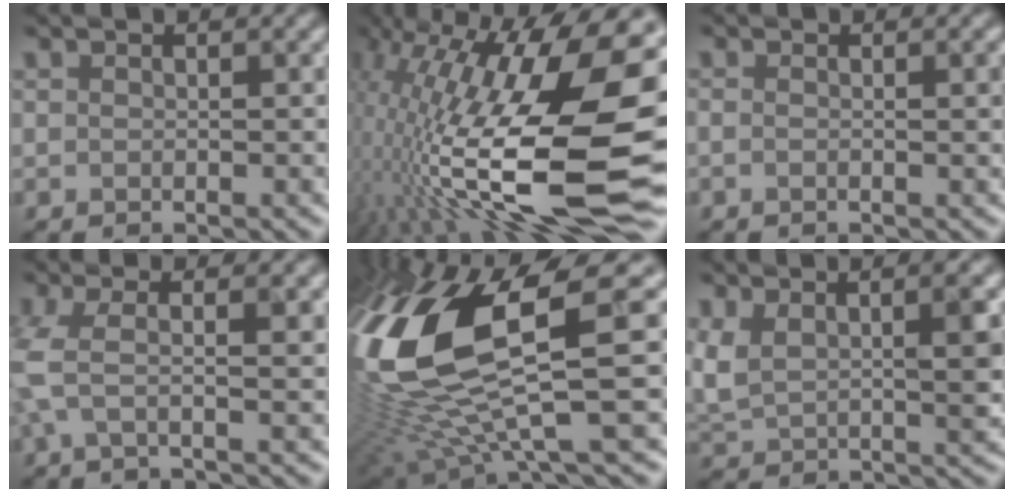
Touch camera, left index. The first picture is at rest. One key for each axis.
{"total": 19.2, "fx": 0.9, "fy": 8.6, "fz": 17.2, "tx": -0.335, "ty": -0.015, "tz": 0.015}
{"total": 1.1, "fx": -0.2, "fy": 0.3, "fz": 1.1, "tx": -0.017, "ty": -0.004, "tz": -0.010}
{"total": 4.0, "fx": 0.1, "fy": 1.0, "fz": 3.9, "tx": -0.075, "ty": 0.002, "tz": -0.007}
{"total": 15.7, "fx": 2.4, "fy": 5.4, "fz": 14.6, "tx": -0.325, "ty": -0.027, "tz": 0.068}
{"total": 6.0, "fx": 2.3, "fy": 2.2, "fz": 5.1, "tx": -0.099, "ty": -0.001, "tz": 0.047}